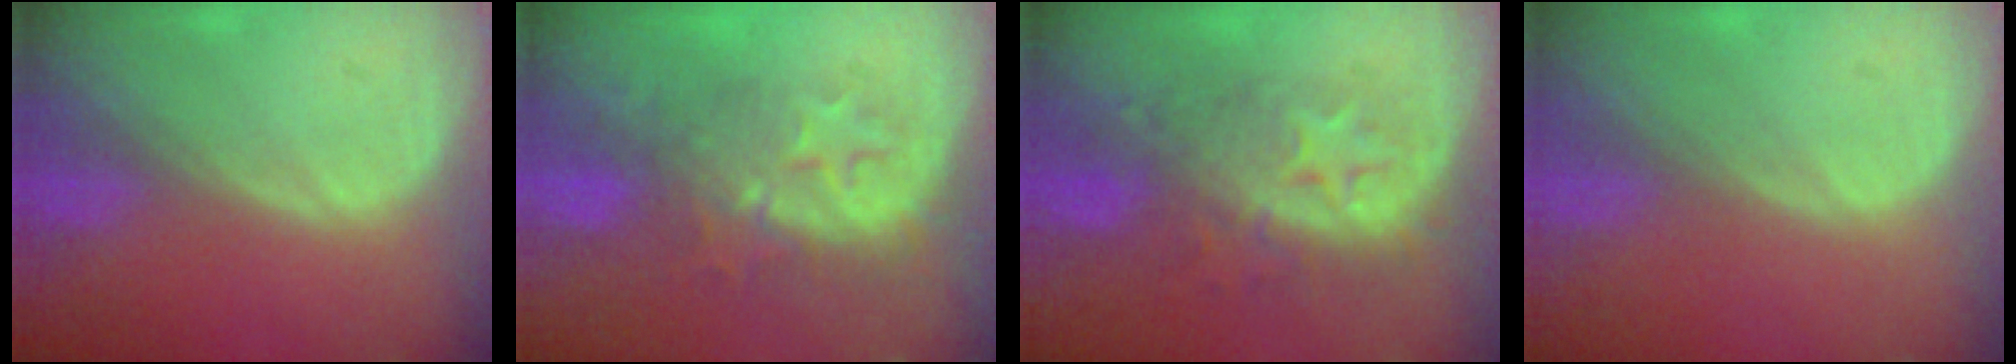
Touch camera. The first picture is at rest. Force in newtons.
{"total": 8.4, "press": 8.1, "slide": 2.2}
{"total": 8.3, "press": 8.1, "slide": 1.5}
{"total": 0.0}